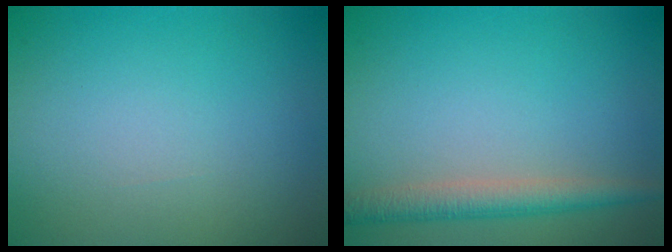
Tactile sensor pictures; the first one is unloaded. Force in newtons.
{"total": 2.9, "press": 2.9, "slide": 0.1}